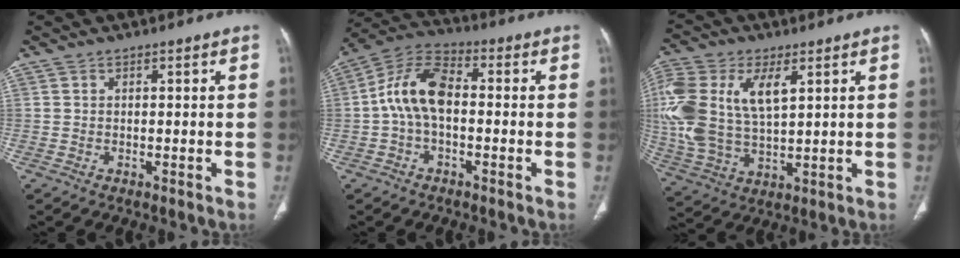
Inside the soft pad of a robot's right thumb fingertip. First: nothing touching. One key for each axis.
{"total": 10.6, "fx": -0.6, "fy": 6.0, "fz": 8.7, "tx": -0.168, "ty": 0.034, "tz": -0.020}
{"total": 20.0, "fx": 5.5, "fy": 10.9, "fz": 15.8, "tx": -0.364, "ty": -0.002, "tz": 0.104}